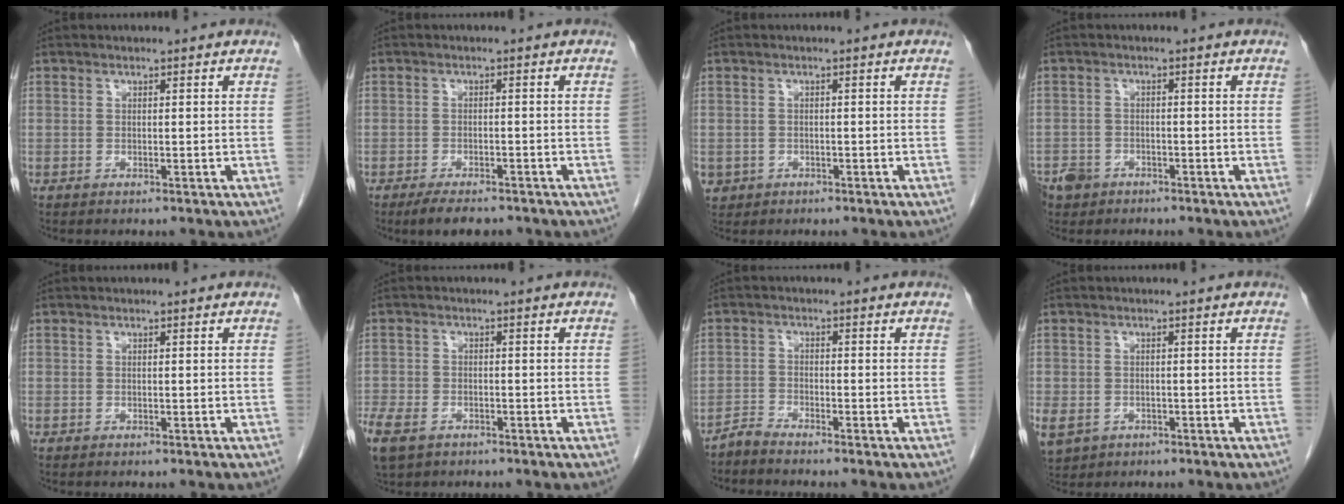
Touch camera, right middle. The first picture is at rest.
{"total": 4.9, "force": [-3.9, 1.5, 2.6], "torque": [-0.046, -0.009, -0.057]}
{"total": 2.8, "force": [-1.3, 2.4, 0.3], "torque": [-0.004, 0.004, -0.019]}
{"total": 3.9, "force": [-2.7, 2.7, 0.7], "torque": [-0.013, 0.005, -0.046]}
{"total": 0.0}
{"total": 9.3, "force": [-5.7, 5.7, 4.7], "torque": [-0.125, -0.011, -0.092]}
{"total": 2.1, "force": [-2.1, -0.2, 0.1], "torque": [-0.001, -0.007, -0.044]}
{"total": 9.5, "force": [-4.1, 7.6, 3.9], "torque": [-0.120, -0.007, -0.056]}